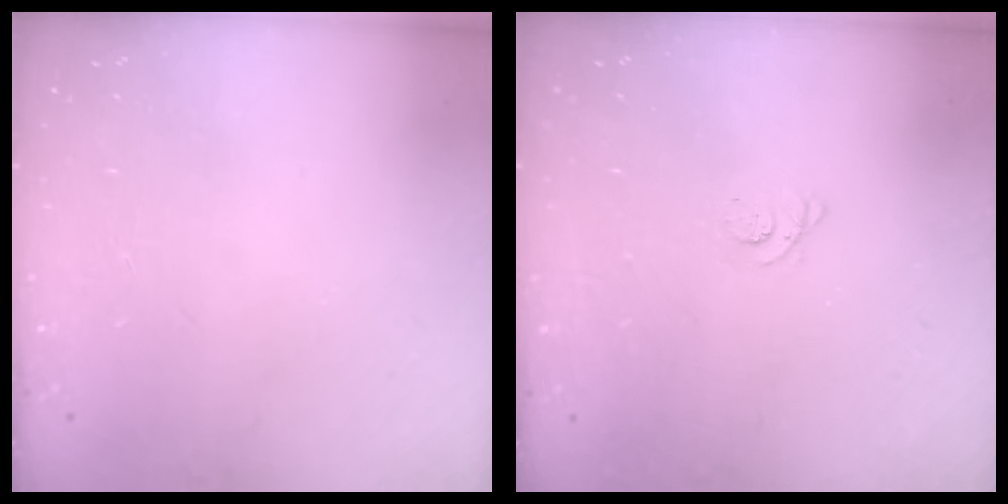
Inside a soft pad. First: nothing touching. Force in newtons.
{"total": 2.3, "press": 2.3, "slide": 0.3}